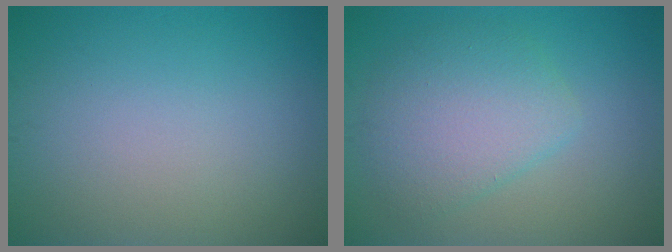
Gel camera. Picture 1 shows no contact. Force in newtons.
{"total": 4.4, "press": 4.4, "slide": 0.2}